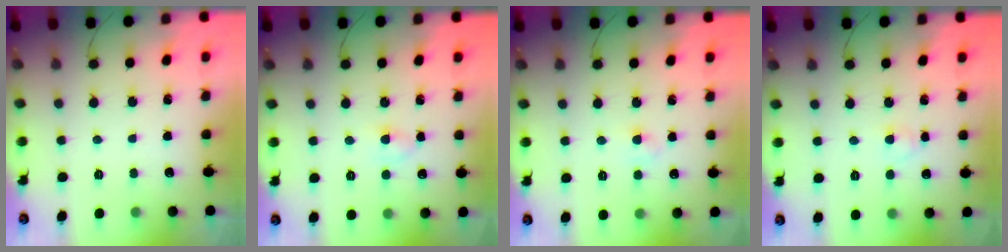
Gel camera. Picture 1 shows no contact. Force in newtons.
{"total": 2.7, "press": 2.4, "slide": 1.2}
{"total": 2.8, "press": 2.6, "slide": 0.9}
{"total": 2.2, "press": 1.9, "slide": 1.1}